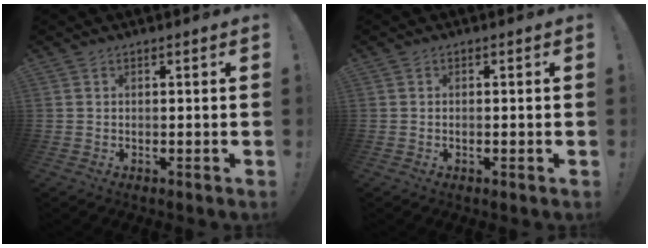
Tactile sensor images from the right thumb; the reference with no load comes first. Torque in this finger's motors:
{"motor_torque": [0.10, -0.06, -0.41, 0.27, -0.02]}